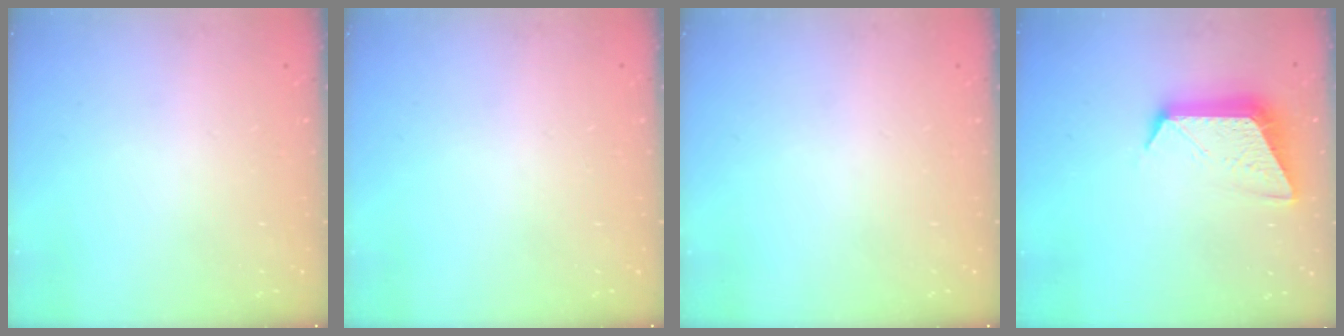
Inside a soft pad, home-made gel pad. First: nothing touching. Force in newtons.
{"total": 0.0}
{"total": 0.0}
{"total": 11.9, "press": 11.9, "slide": 0.8}